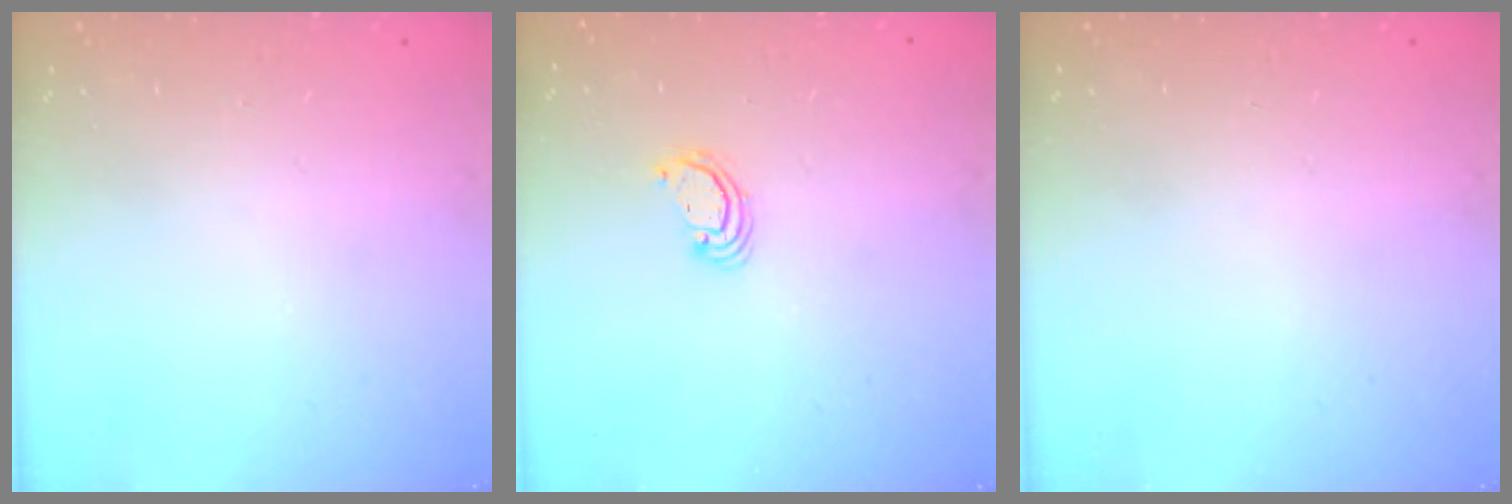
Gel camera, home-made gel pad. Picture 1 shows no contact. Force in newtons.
{"total": 2.4, "press": 2.4, "slide": 0.3}
{"total": 0.0}